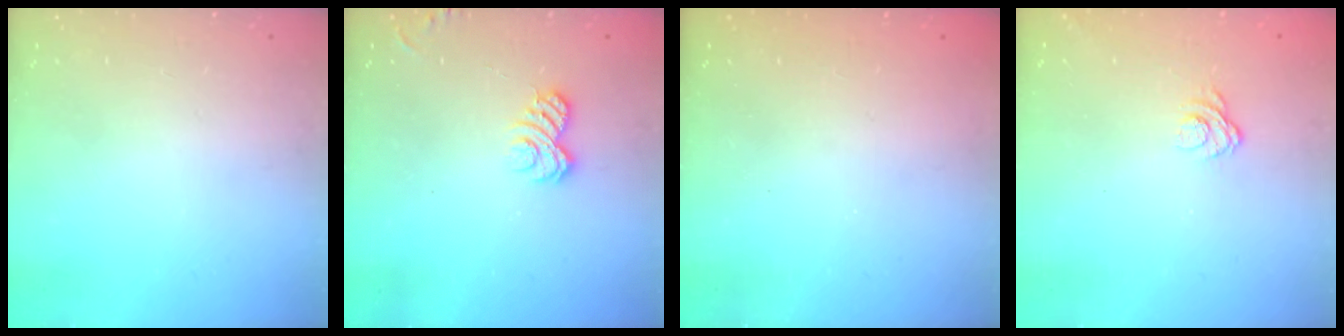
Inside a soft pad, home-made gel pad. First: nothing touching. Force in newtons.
{"total": 4.7, "press": 4.5, "slide": 1.3}
{"total": 2.4, "press": 2.2, "slide": 0.8}
{"total": 5.1, "press": 4.9, "slide": 1.3}